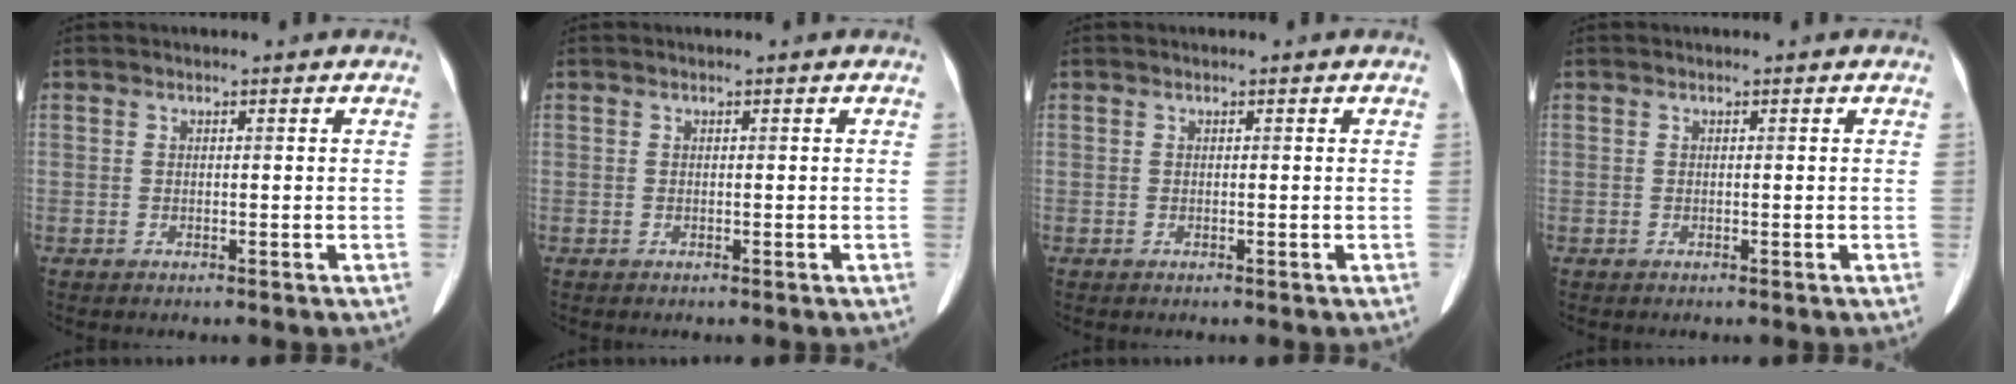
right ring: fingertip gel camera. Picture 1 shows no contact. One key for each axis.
{"total": 0.0}
{"total": 0.0}
{"total": 0.0}